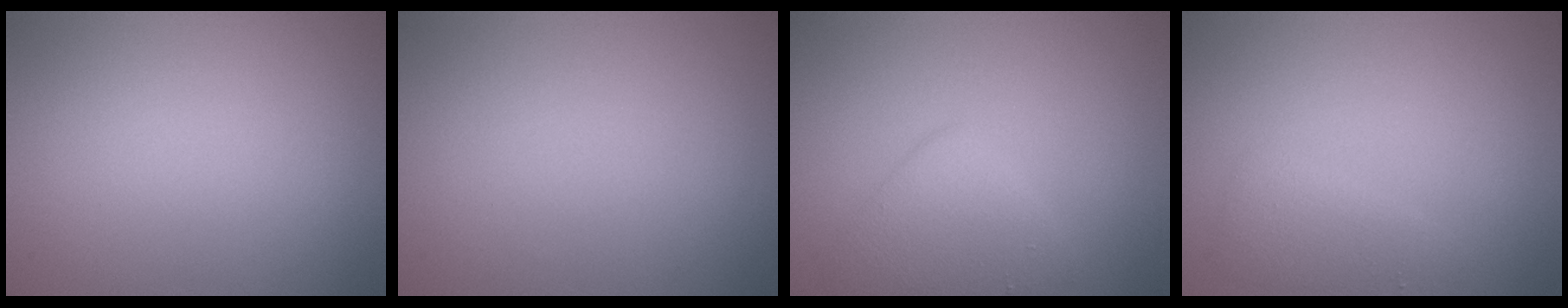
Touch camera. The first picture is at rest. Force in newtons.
{"total": 0.0}
{"total": 3.3, "press": 3.3, "slide": 0.2}
{"total": 1.9, "press": 1.9, "slide": 0.2}